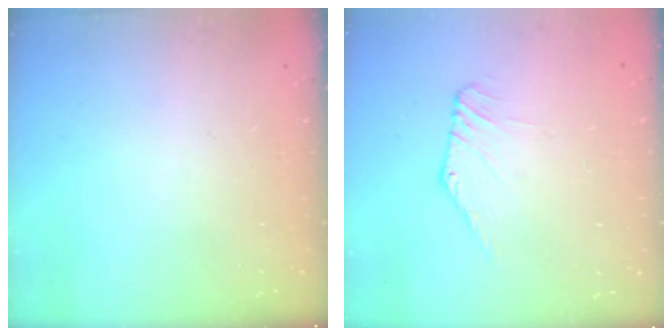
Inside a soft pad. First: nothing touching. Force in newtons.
{"total": 3.5, "press": 3.5, "slide": 0.1}